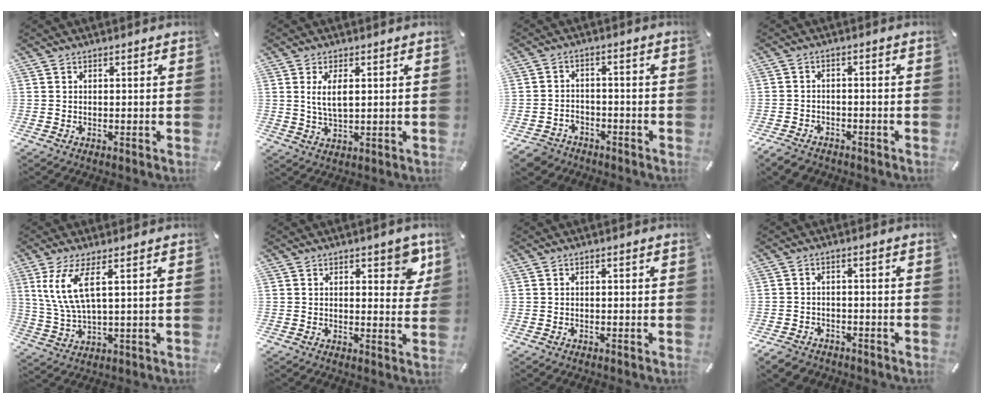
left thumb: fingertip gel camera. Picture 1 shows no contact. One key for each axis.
{"total": 5.2, "fx": 1.3, "fy": 2.2, "fz": 4.5, "tx": -0.094, "ty": -0.002, "tz": 0.019}
{"total": 4.7, "fx": -3.6, "fy": 2.9, "fz": 1.1, "tx": -0.036, "ty": 0.012, "tz": -0.074}
{"total": 3.6, "fx": -2.9, "fy": 1.8, "fz": 1.1, "tx": -0.030, "ty": 0.014, "tz": -0.061}
{"total": 9.1, "fx": 3.6, "fy": 2.6, "fz": 8.0, "tx": -0.182, "ty": -0.006, "tz": 0.060}
{"total": 5.9, "fx": 3.0, "fy": 3.0, "fz": 4.2, "tx": -0.034, "ty": -0.015, "tz": 0.043}
{"total": 0.6, "fx": -0.4, "fy": 0.3, "fz": 0.3, "tx": -0.008, "ty": -0.001, "tz": -0.008}
{"total": 3.7, "fx": -2.8, "fy": 2.3, "fz": 0.9, "tx": -0.026, "ty": 0.014, "tz": -0.058}